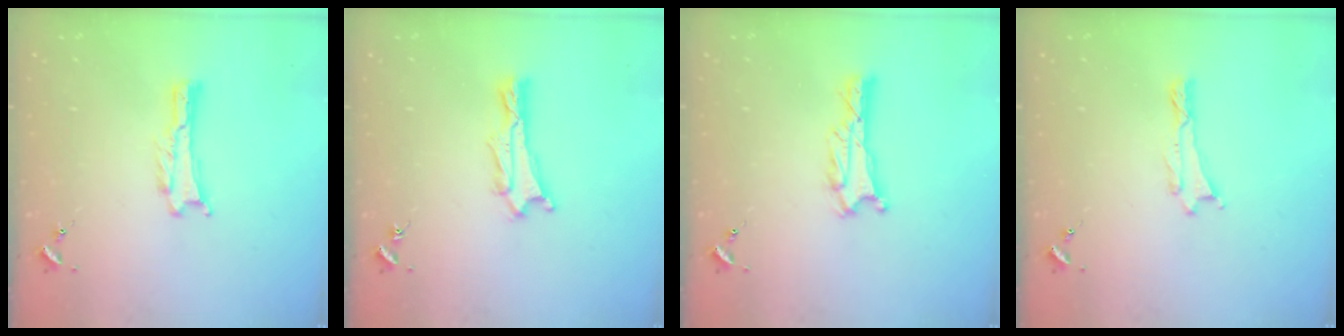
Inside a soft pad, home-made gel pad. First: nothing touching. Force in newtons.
{"total": 0.9, "press": 0.9, "slide": 0.2}
{"total": 0.7, "press": 0.7, "slide": 0.1}
{"total": 0.0}